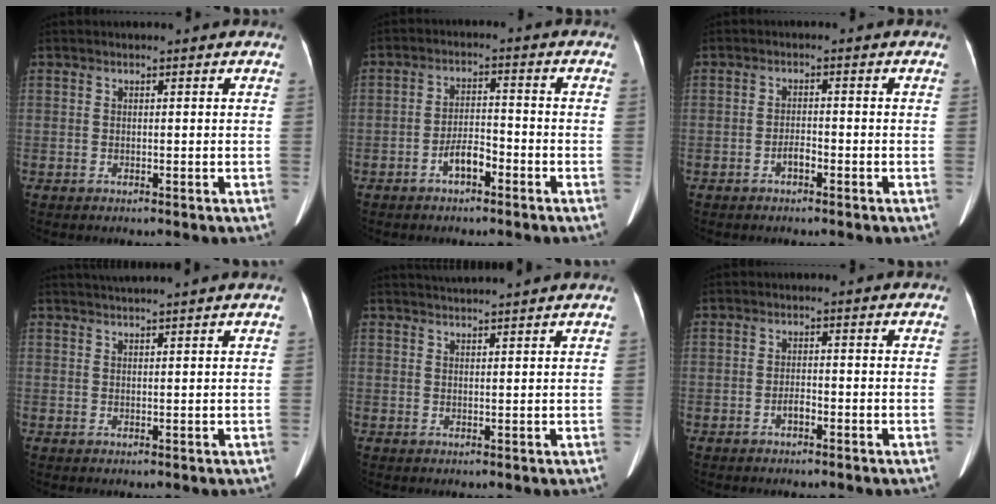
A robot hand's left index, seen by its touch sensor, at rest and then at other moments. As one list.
[{"total": 4.1, "force": [-2.5, 1.5, 2.9], "torque": [-0.057, 0.012, -0.044]}, {"total": 1.8, "force": [-1.2, 0.6, 1.2], "torque": [-0.020, 0.003, -0.019]}, {"total": 5.3, "force": [4.7, -1.0, 2.2], "torque": [-0.028, 0.026, 0.066]}, {"total": 5.6, "force": [5.2, -1.0, 1.7], "torque": [-0.023, 0.025, 0.072]}, {"total": 1.5, "force": [-1.0, 0.5, 1.1], "torque": [-0.018, 0.003, -0.016]}]